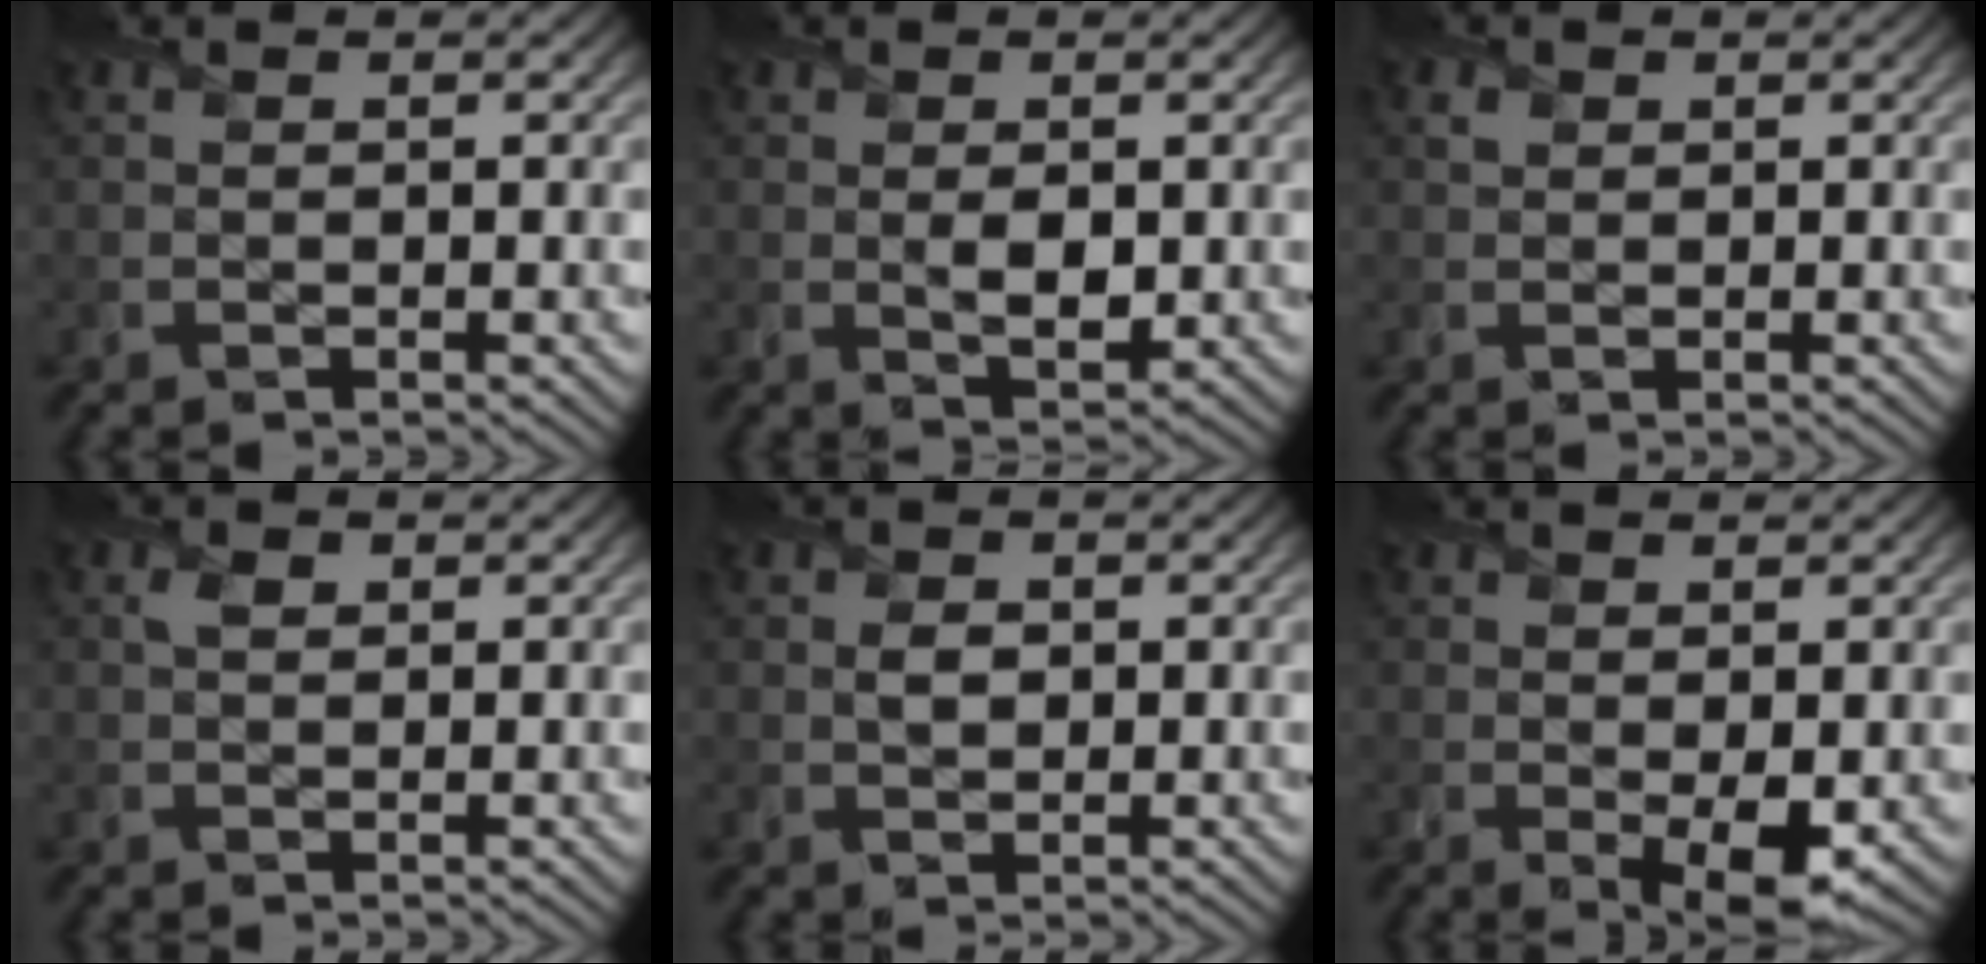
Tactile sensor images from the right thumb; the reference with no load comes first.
{"total": 2.6, "force": [0.3, 1.7, 2.0], "torque": [-0.042, -0.010, 0.008]}
{"total": 1.3, "force": [0.6, 1.1, 0.4], "torque": [-0.007, -0.001, 0.008]}
{"total": 1.3, "force": [0.6, 0.9, 0.8], "torque": [-0.019, 0.003, 0.008]}
{"total": 1.8, "force": [0.4, 1.5, 1.0], "torque": [-0.021, -0.003, 0.002]}
{"total": 3.4, "force": [-0.2, 1.7, 3.0], "torque": [-0.052, -0.012, -0.001]}